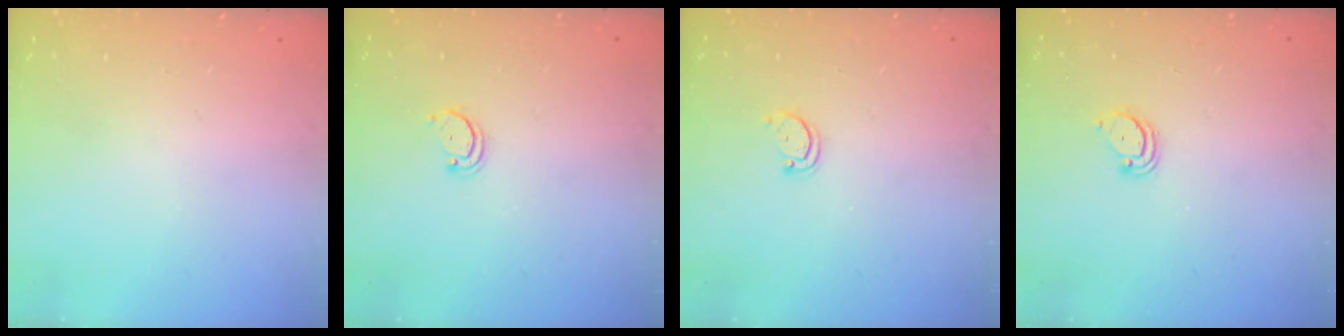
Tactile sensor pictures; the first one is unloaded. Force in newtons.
{"total": 1.9, "press": 1.9, "slide": 0.2}
{"total": 2.8, "press": 2.7, "slide": 0.3}
{"total": 2.6, "press": 2.6, "slide": 0.2}